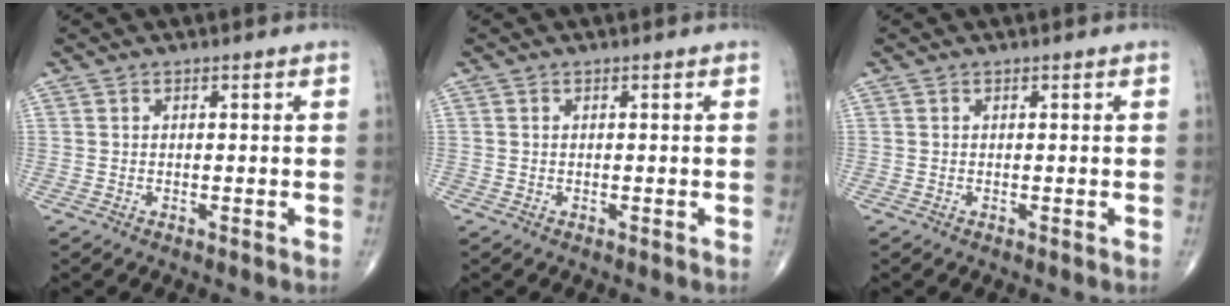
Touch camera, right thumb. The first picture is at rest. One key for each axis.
{"total": 0.0}
{"total": 0.0}